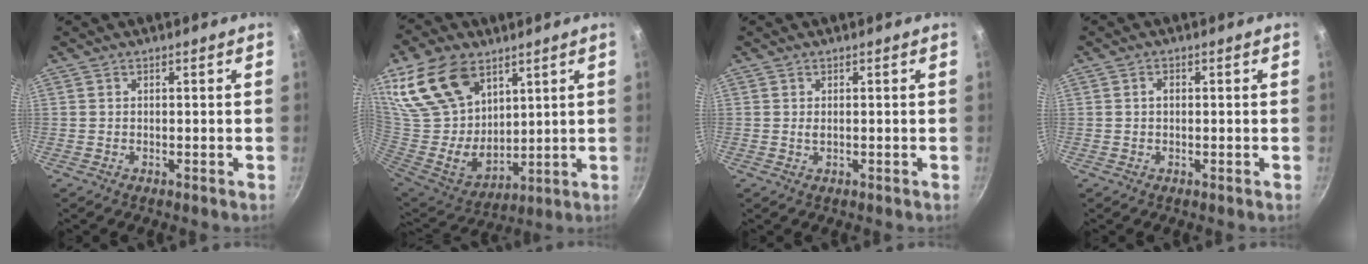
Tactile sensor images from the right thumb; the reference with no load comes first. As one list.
[{"total": 21.8, "force": [11.8, 14.0, 12.0], "torque": [-0.208, -0.042, 0.240]}, {"total": 0.7, "force": [0.0, 0.3, 0.7], "torque": [-0.013, -0.001, 0.001]}, {"total": 1.4, "force": [0.1, 1.0, 1.0], "torque": [-0.015, 0.005, 0.001]}]